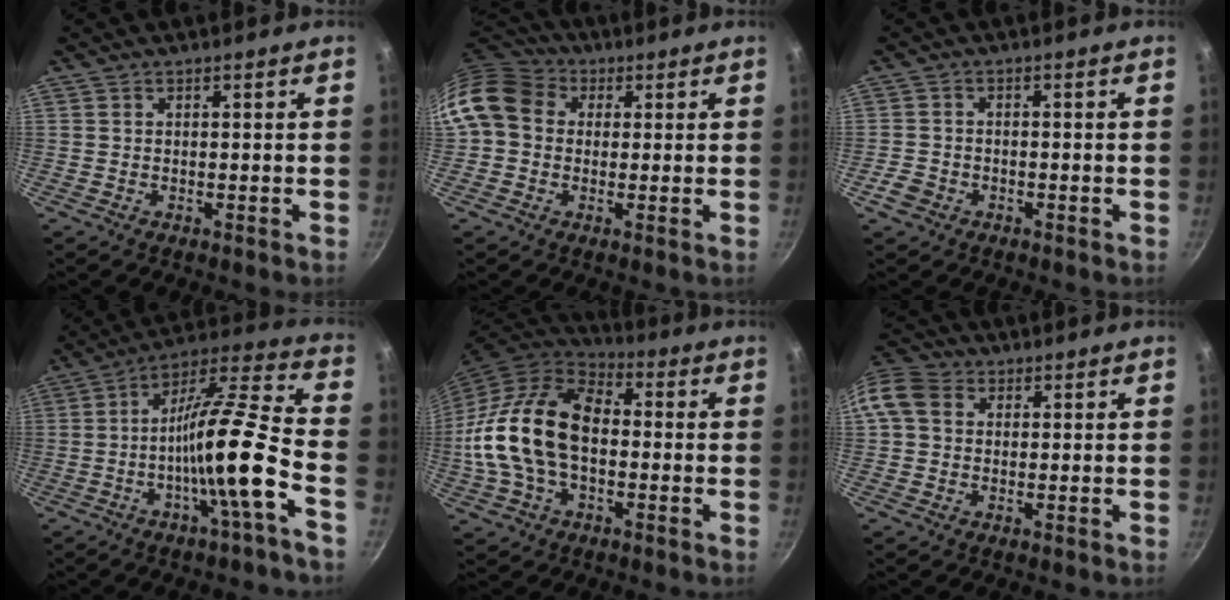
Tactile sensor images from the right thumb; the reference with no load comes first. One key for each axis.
{"total": 11.7, "fx": 2.0, "fy": 9.7, "fz": 6.2, "tx": -0.094, "ty": 0.026, "tz": 0.019}
{"total": 3.3, "fx": -1.8, "fy": 2.4, "fz": 1.3, "tx": -0.027, "ty": 0.018, "tz": -0.033}
{"total": 17.3, "fx": -5.7, "fy": 1.8, "fz": 16.2, "tx": -0.259, "ty": 0.046, "tz": -0.108}
{"total": 20.8, "fx": -1.0, "fy": 13.2, "fz": 16.0, "tx": -0.292, "ty": 0.034, "tz": -0.030}
{"total": 9.6, "fx": 1.7, "fy": 7.8, "fz": 5.2, "tx": -0.104, "ty": 0.023, "tz": 0.015}